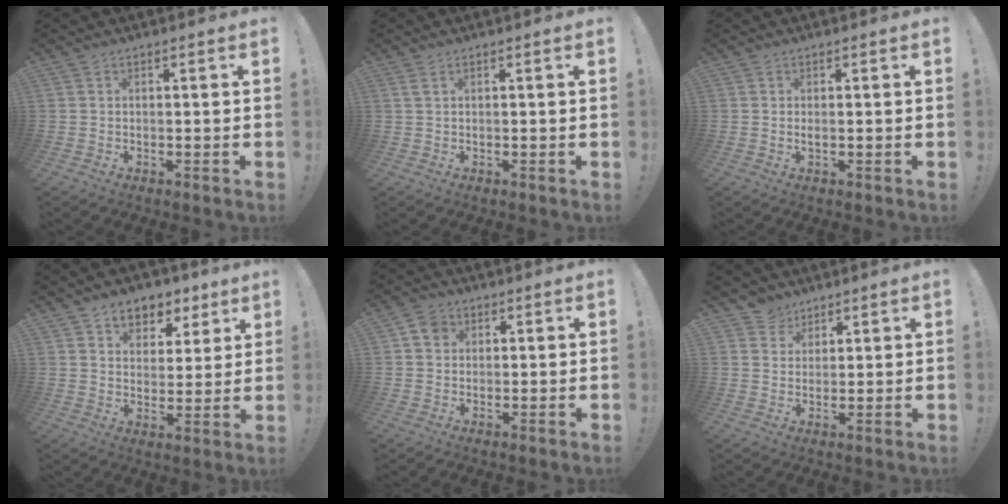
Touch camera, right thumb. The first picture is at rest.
{"total": 1.3, "force": [0.6, 0.2, 1.2], "torque": [-0.025, 0.002, 0.010]}
{"total": 0.8, "force": [0.1, 0.2, 0.7], "torque": [-0.008, -0.003, 0.001]}
{"total": 7.2, "force": [4.7, 5.3, 1.5], "torque": [-0.007, -0.039, 0.089]}
{"total": 4.8, "force": [1.7, 4.1, 2.0], "torque": [-0.025, 0.000, 0.032]}
{"total": 4.7, "force": [3.4, 3.2, 0.1], "torque": [-0.004, -0.024, 0.065]}